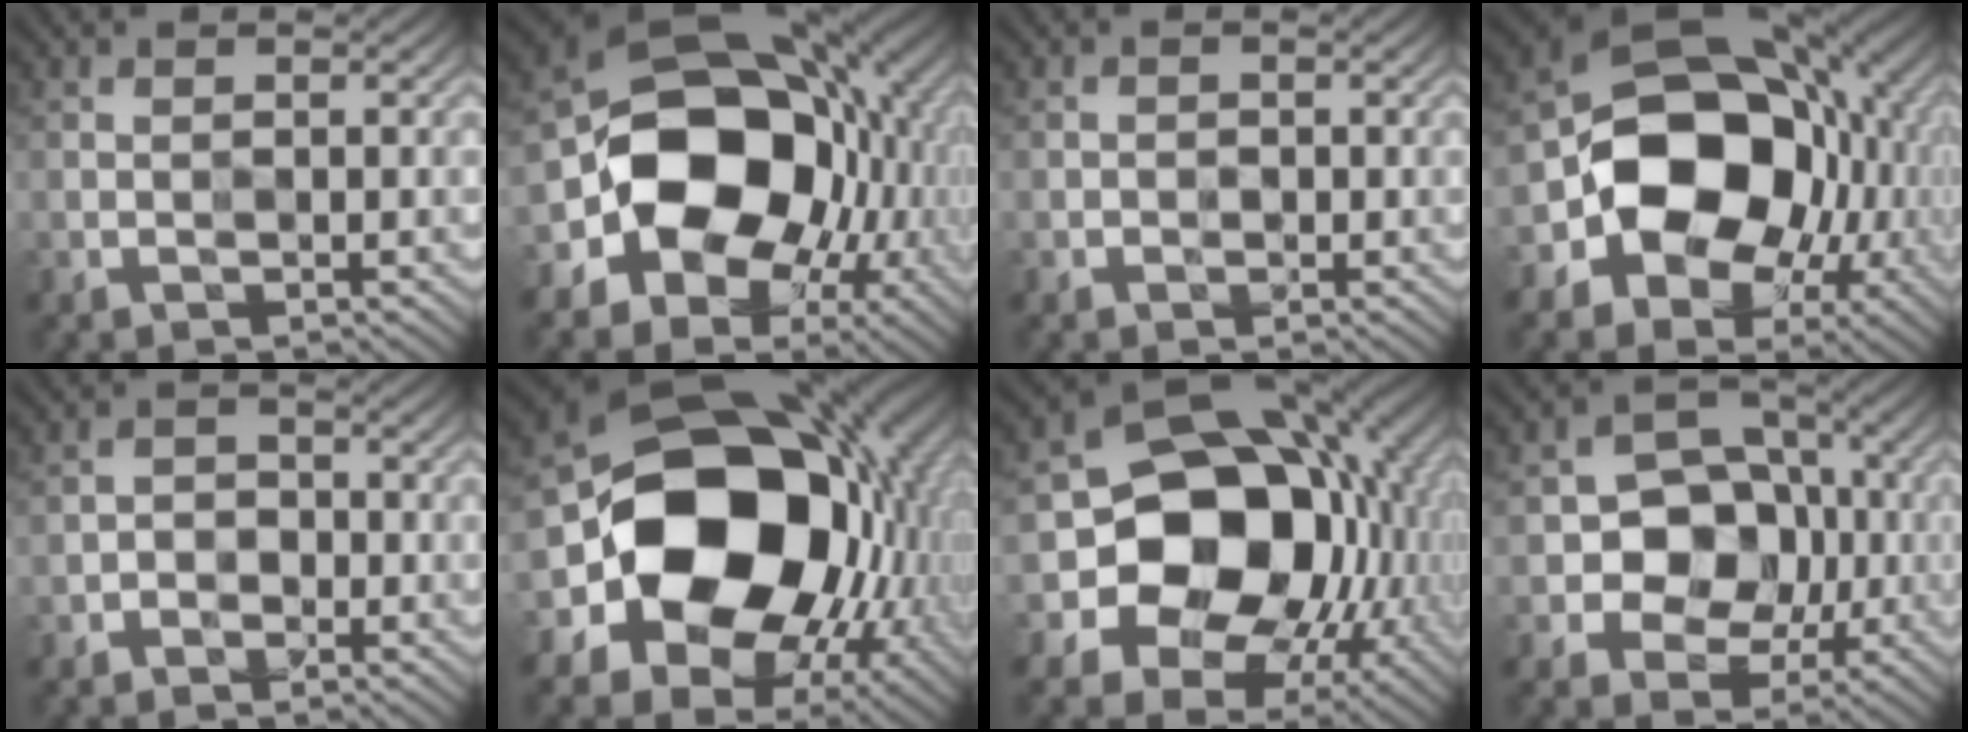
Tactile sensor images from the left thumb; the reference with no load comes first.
{"total": 16.8, "force": [-2.1, 13.2, 10.2], "torque": [-0.166, -0.024, -0.038]}
{"total": 0.9, "force": [-0.4, 0.9, 0.1], "torque": [0.000, -0.004, -0.007]}
{"total": 15.2, "force": [-2.4, 11.8, 9.3], "torque": [-0.145, -0.015, -0.056]}
{"total": 1.8, "force": [-1.1, 1.5, 0.1], "torque": [0.005, 0.005, -0.027]}
{"total": 21.7, "force": [-1.3, 16.7, 13.8], "torque": [-0.269, -0.042, -0.002]}
{"total": 17.2, "force": [-1.8, 13.7, 10.3], "torque": [-0.173, -0.041, -0.021]}
{"total": 8.4, "force": [-0.8, 7.2, 4.2], "torque": [-0.060, -0.001, -0.040]}